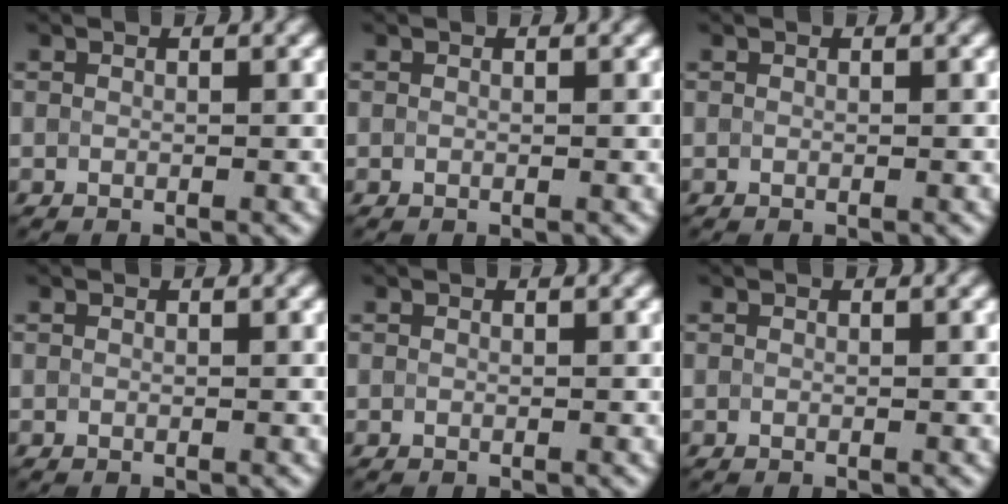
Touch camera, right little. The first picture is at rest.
{"total": 0.0}
{"total": 0.0}
{"total": 0.0}
{"total": 0.0}
{"total": 0.0}